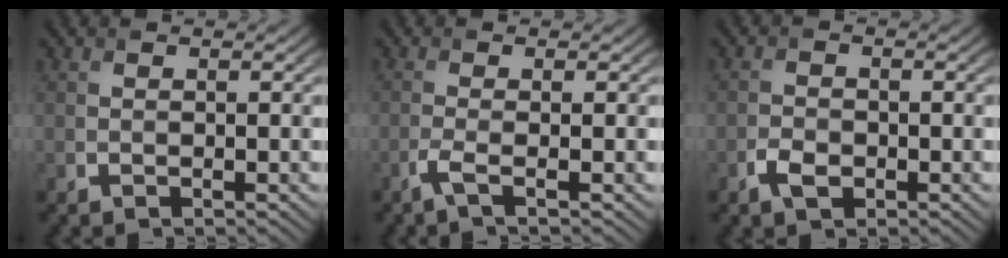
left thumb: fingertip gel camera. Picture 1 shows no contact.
{"total": 2.1, "force": [-1.0, 0.2, 1.8], "torque": [-0.039, 0.002, -0.034]}
{"total": 2.4, "force": [-1.2, 1.4, 1.4], "torque": [-0.030, -0.002, -0.025]}